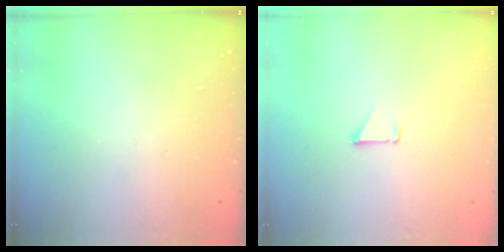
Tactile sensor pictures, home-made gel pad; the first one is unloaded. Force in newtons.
{"total": 0.9, "press": 0.9, "slide": 0.1}